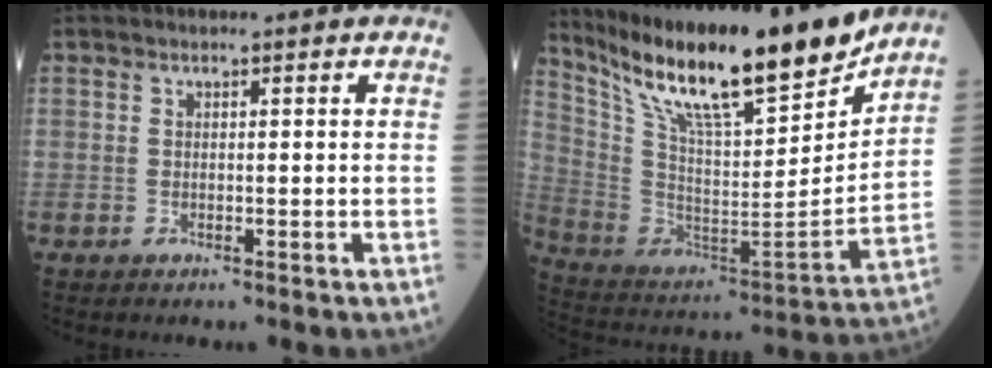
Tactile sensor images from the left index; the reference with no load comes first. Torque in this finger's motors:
{"motor_torque": [1.33, -0.81, 0.37, 0.21]}